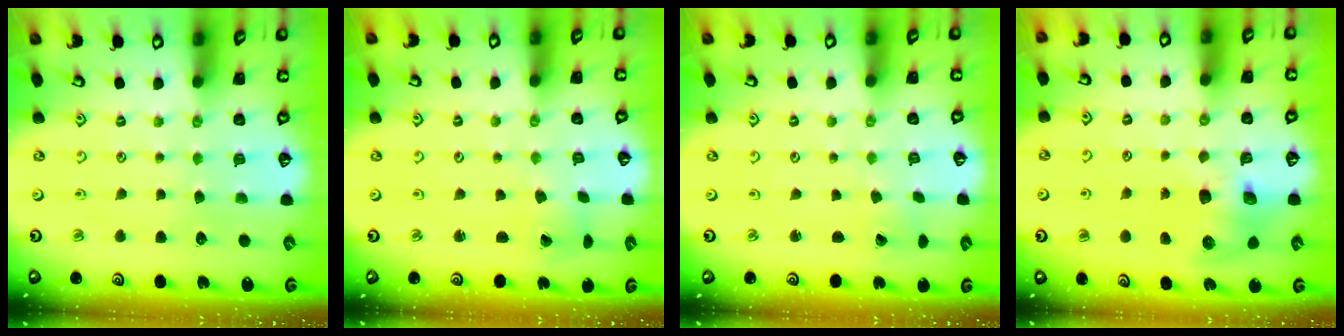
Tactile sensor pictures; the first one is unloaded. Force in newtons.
{"total": 1.2, "press": 1.2, "slide": 0.2}
{"total": 0.0}
{"total": 9.4, "press": 9.3, "slide": 1.4}